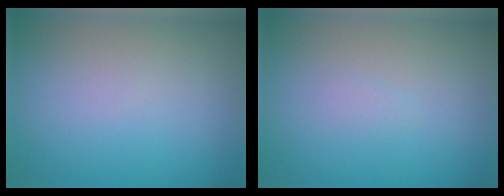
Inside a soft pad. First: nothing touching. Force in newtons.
{"total": 0.5, "press": 0.5, "slide": 0.1}